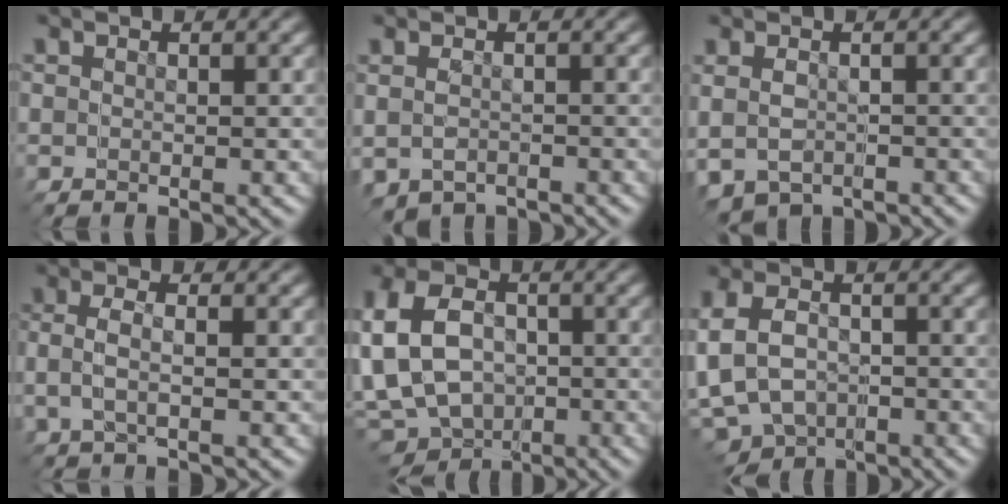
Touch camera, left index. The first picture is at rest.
{"total": 1.0, "force": [-0.6, -0.7, -0.5], "torque": [-0.002, -0.004, -0.005]}
{"total": 1.2, "force": [-1.1, 0.3, 0.3], "torque": [-0.007, -0.008, -0.013]}
{"total": 2.6, "force": [-1.9, -1.4, -1.0], "torque": [0.018, 0.006, -0.033]}
{"total": 11.6, "force": [-3.2, 10.4, 4.0], "torque": [-0.107, -0.053, -0.042]}
{"total": 5.8, "force": [-2.3, 5.2, 1.2], "torque": [-0.044, -0.032, -0.031]}